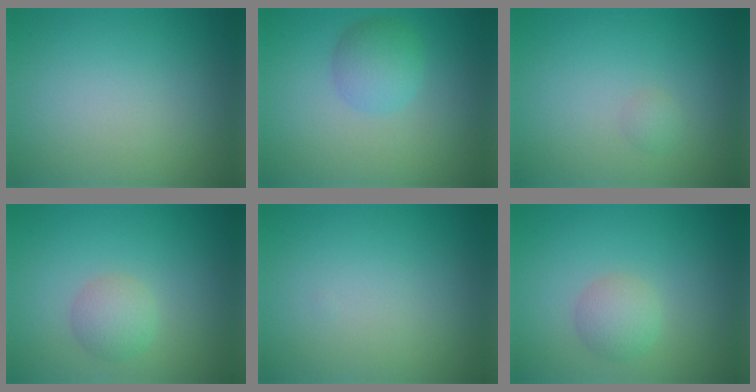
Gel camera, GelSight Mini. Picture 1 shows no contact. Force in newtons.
{"total": 2.9, "press": 2.9, "slide": 0.0}
{"total": 0.7, "press": 0.7, "slide": 0.0}
{"total": 2.3, "press": 2.3, "slide": 0.1}
{"total": 0.0}
{"total": 2.3, "press": 2.3, "slide": 0.1}